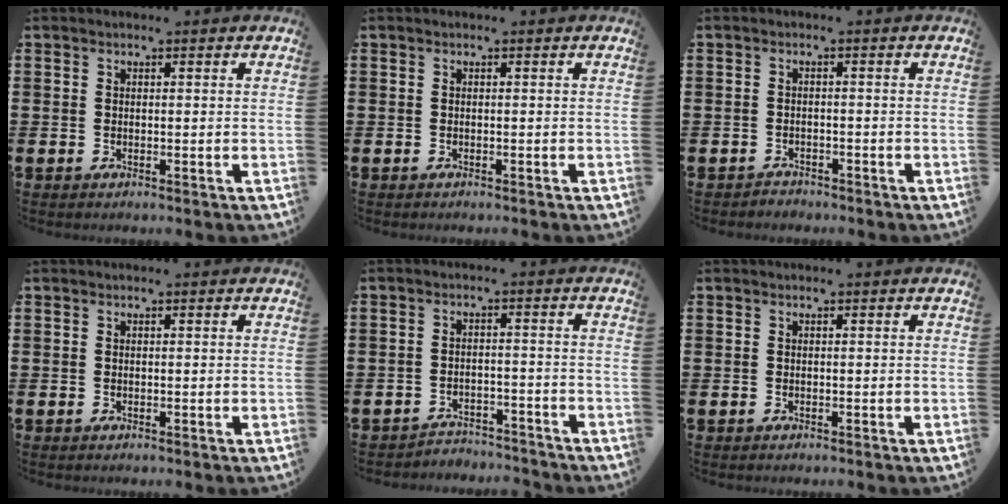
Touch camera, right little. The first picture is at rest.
{"total": 0.0}
{"total": 1.2, "force": [-1.1, 0.2, -0.1], "torque": [-0.001, 0.003, -0.025]}
{"total": 0.0}
{"total": 2.8, "force": [-2.8, 0.2, -0.3], "torque": [-0.004, 0.004, -0.062]}
{"total": 0.0}